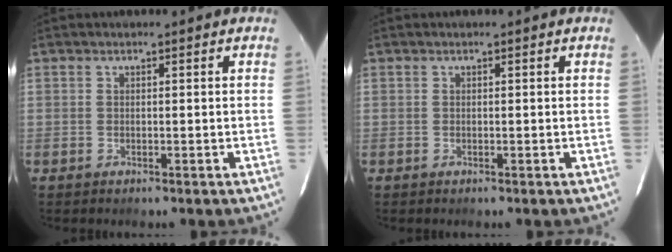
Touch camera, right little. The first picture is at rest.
{"total": 0.0}